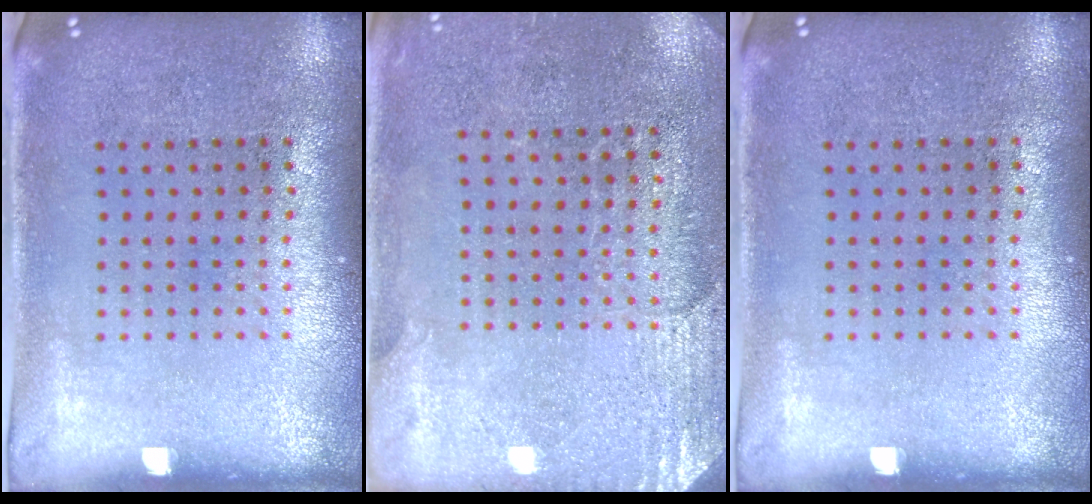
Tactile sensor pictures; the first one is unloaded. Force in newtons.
{"total": 2.7, "press": 2.5, "slide": 1.1}
{"total": 0.0}